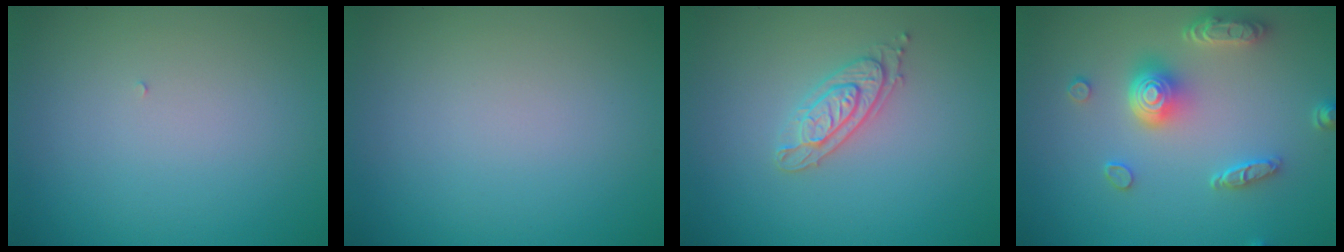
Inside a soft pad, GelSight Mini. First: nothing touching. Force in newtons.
{"total": 0.0}
{"total": 2.4, "press": 2.2, "slide": 0.8}
{"total": 4.9, "press": 3.9, "slide": 2.9}